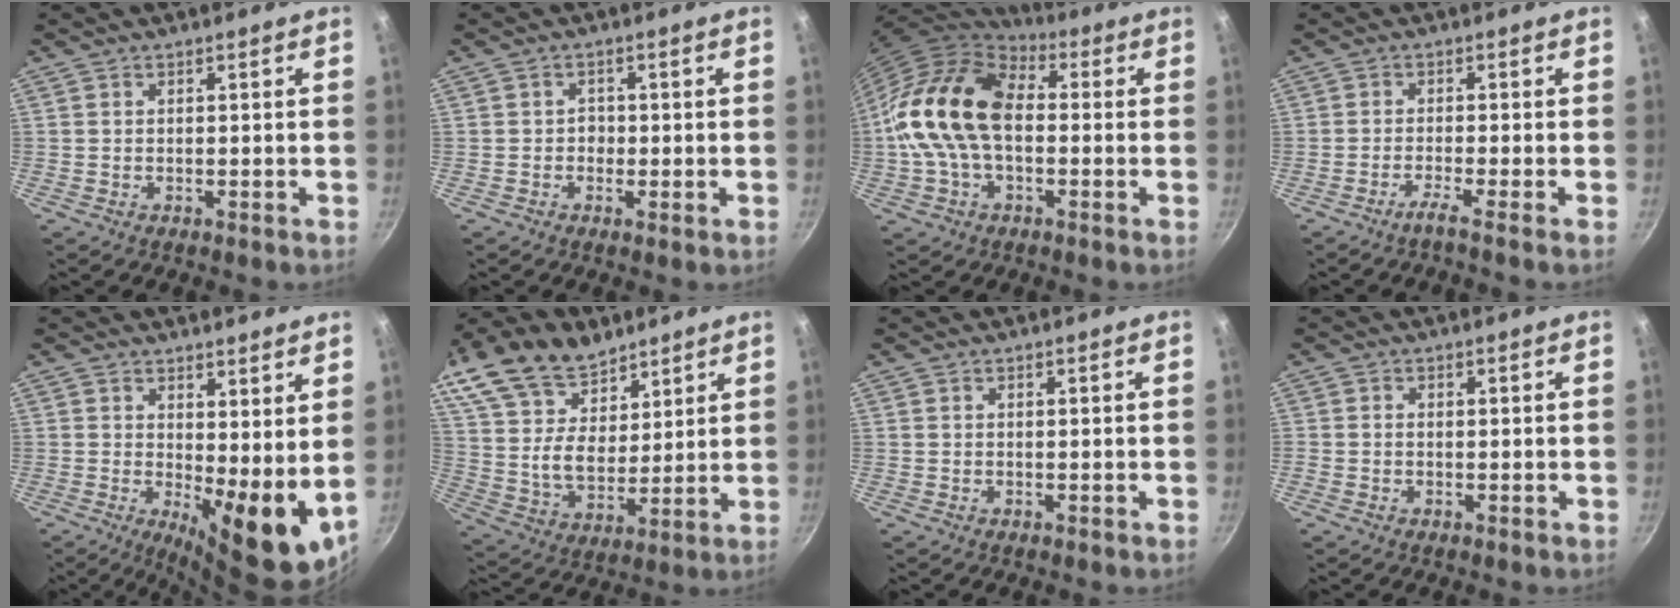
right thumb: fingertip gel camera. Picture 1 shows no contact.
{"total": 1.9, "force": [-0.3, 1.7, 0.9], "torque": [-0.002, 0.000, -0.009]}
{"total": 18.2, "force": [-0.2, 11.9, 13.8], "torque": [-0.239, 0.037, -0.018]}
{"total": 2.5, "force": [-1.7, -0.9, 1.6], "torque": [-0.047, 0.007, -0.035]}
{"total": 11.7, "force": [1.6, 4.4, 10.7], "torque": [-0.122, -0.020, 0.033]}
{"total": 23.2, "force": [14.5, 14.2, 11.3], "torque": [-0.210, -0.029, 0.267]}
{"total": 0.0}
{"total": 0.6, "force": [-0.1, 0.5, 0.3], "torque": [-0.005, 0.003, -0.004]}